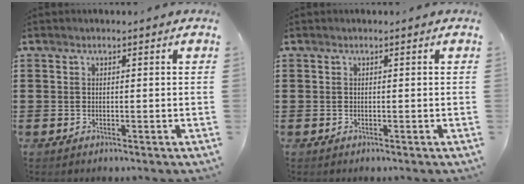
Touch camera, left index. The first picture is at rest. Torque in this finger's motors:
{"motor_torque": [0.00, 0.00, 0.00, 0.00]}